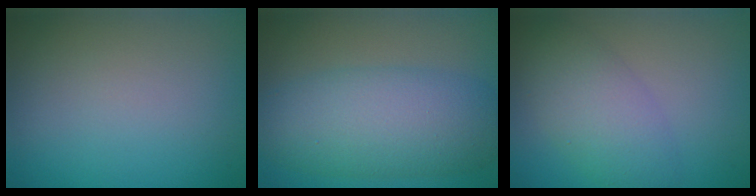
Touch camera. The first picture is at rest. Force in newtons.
{"total": 7.4, "press": 7.4, "slide": 0.2}
{"total": 4.6, "press": 4.6, "slide": 0.3}